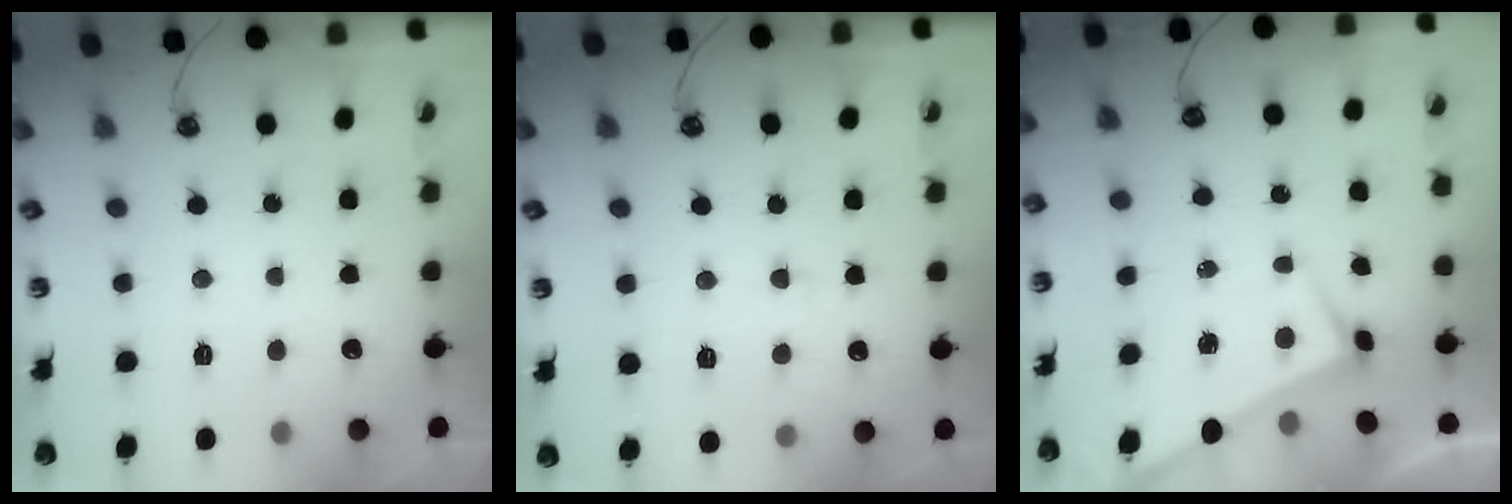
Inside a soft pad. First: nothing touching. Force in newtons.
{"total": 2.7, "press": 2.5, "slide": 1.1}
{"total": 2.7, "press": 2.7, "slide": 0.1}